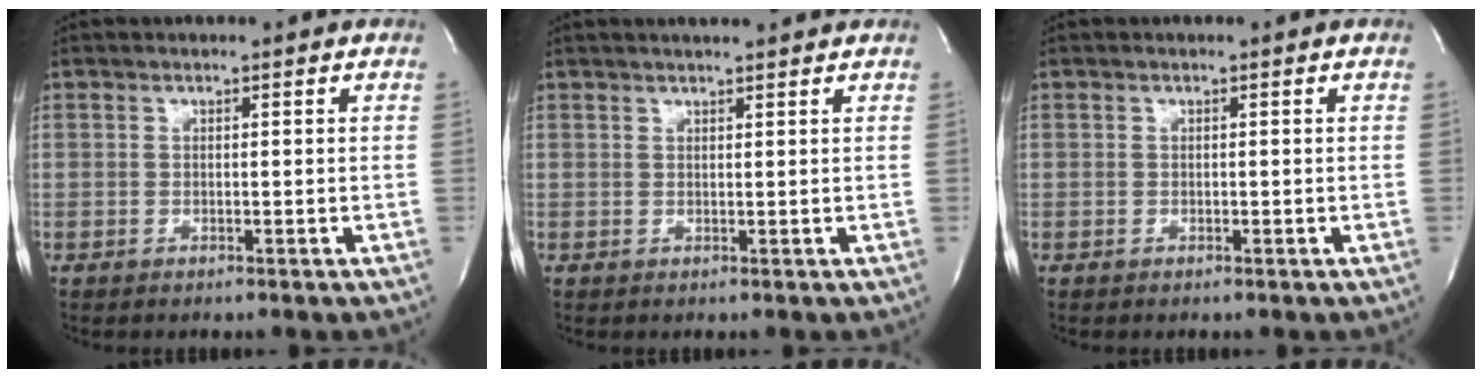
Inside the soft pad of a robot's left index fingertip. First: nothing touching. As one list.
[{"total": 5.1, "force": [4.4, 0.5, 2.5], "torque": [-0.041, 0.019, 0.060]}, {"total": 0.0}]